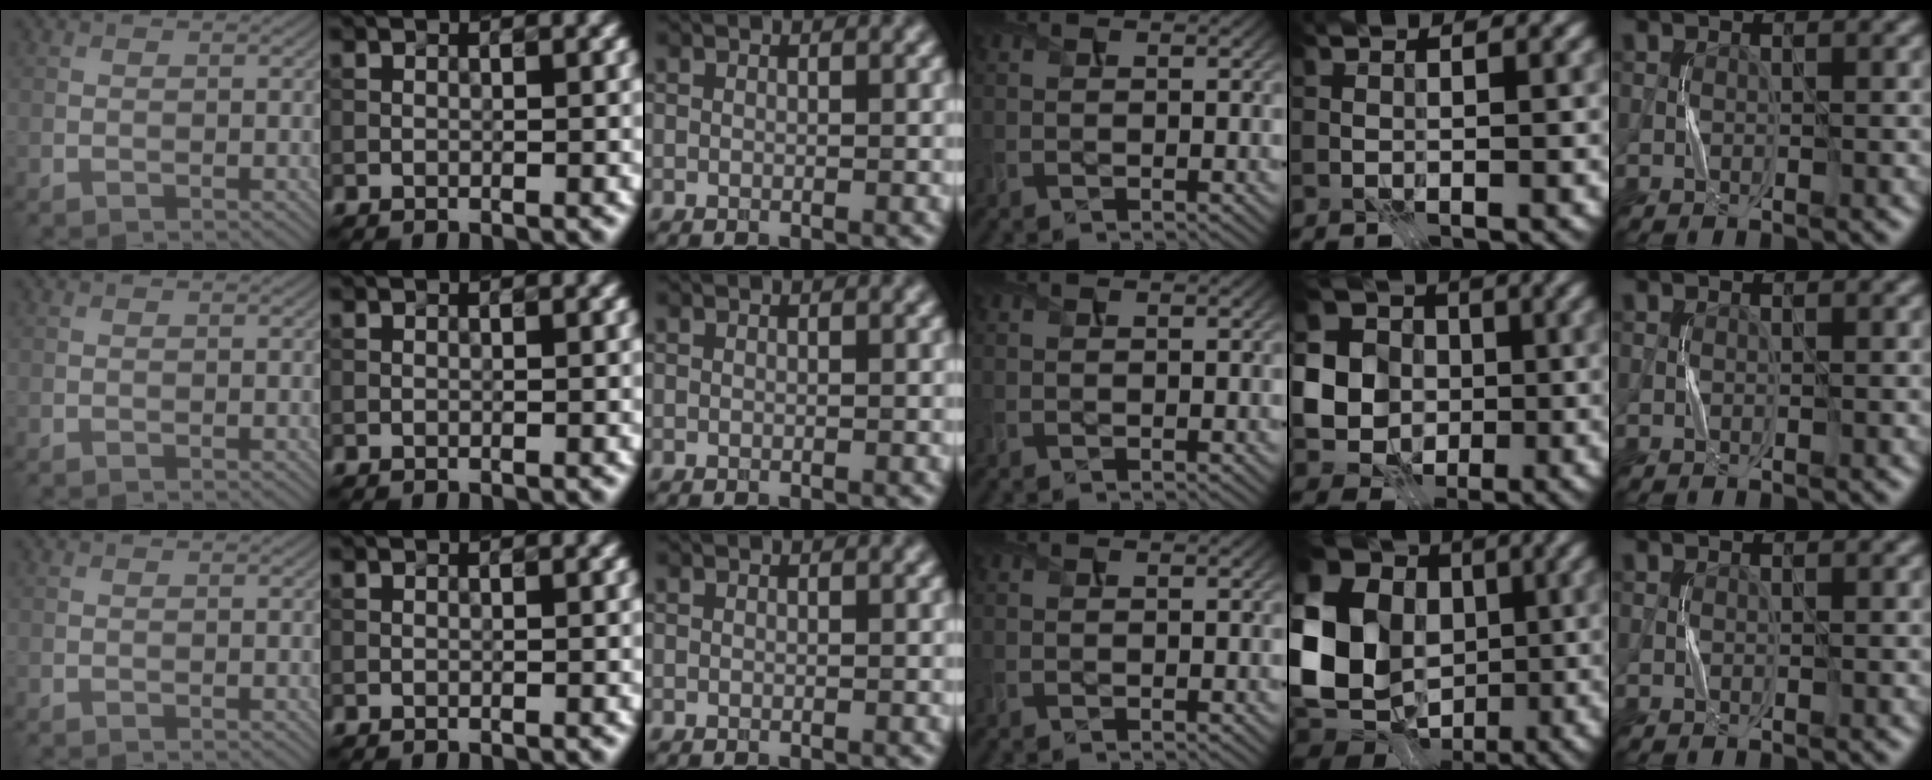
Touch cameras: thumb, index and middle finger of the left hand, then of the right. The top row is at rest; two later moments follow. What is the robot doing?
{"motion": "press", "object": "calculator"}